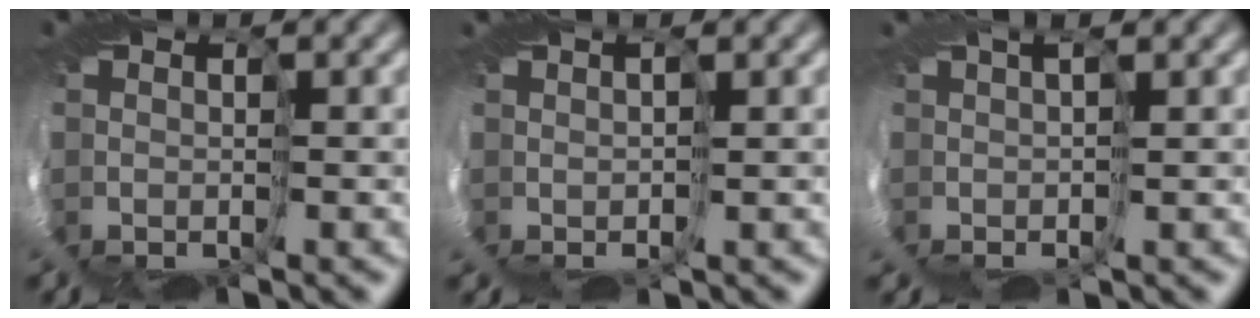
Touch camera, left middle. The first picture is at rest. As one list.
[{"total": 1.8, "force": [0.9, -1.4, -0.7], "torque": [0.019, 0.016, 0.004]}, {"total": 2.5, "force": [0.5, -2.3, -0.8], "torque": [0.034, 0.017, -0.003]}]